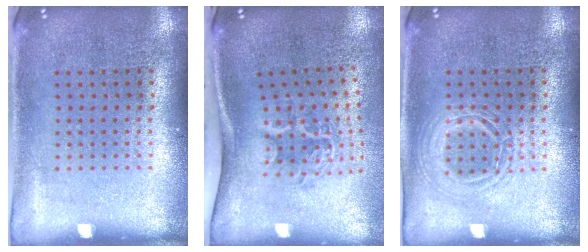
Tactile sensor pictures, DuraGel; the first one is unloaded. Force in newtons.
{"total": 2.1, "press": 1.4, "slide": 1.6}
{"total": 1.2, "press": 1.2, "slide": 0.1}